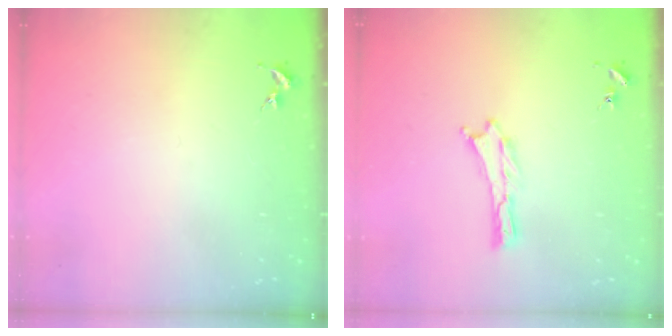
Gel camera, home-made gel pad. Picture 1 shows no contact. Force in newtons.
{"total": 0.0}